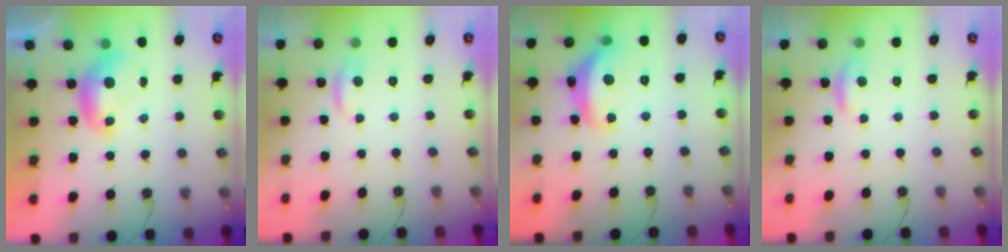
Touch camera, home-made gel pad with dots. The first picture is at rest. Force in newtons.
{"total": 0.6, "press": 0.2, "slide": 0.6}
{"total": 8.5, "press": 8.5, "slide": 0.8}
{"total": 1.6, "press": 1.5, "slide": 0.5}